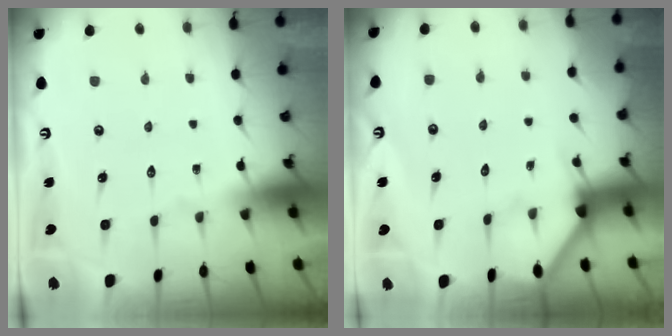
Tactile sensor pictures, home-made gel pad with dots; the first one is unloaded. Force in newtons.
{"total": 3.5, "press": 3.5, "slide": 0.2}